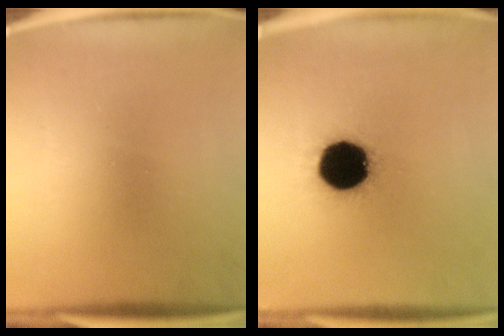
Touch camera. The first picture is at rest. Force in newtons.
{"total": 19.9}